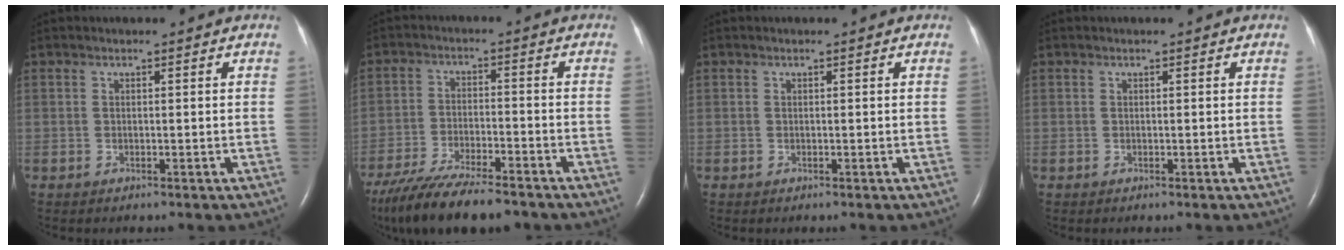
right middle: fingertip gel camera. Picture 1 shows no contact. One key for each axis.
{"total": 14.9, "fx": -12.4, "fy": 2.6, "fz": 8.0, "tx": -0.155, "ty": -0.027, "tz": -0.203}
{"total": 0.0}
{"total": 0.0}